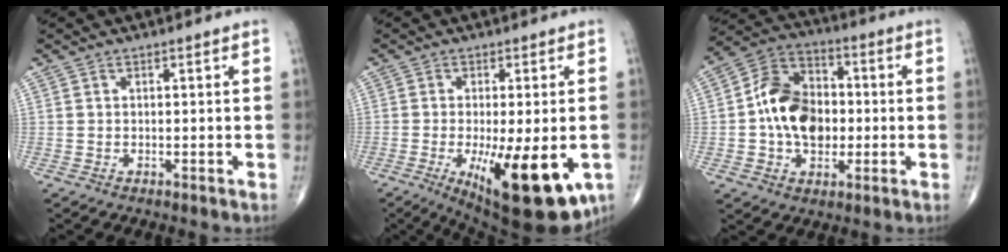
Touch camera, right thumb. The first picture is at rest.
{"total": 17.2, "force": [-5.3, 5.6, 15.4], "torque": [-0.200, -0.021, -0.061]}
{"total": 14.1, "force": [-0.8, 10.1, 9.8], "torque": [-0.141, 0.029, -0.019]}